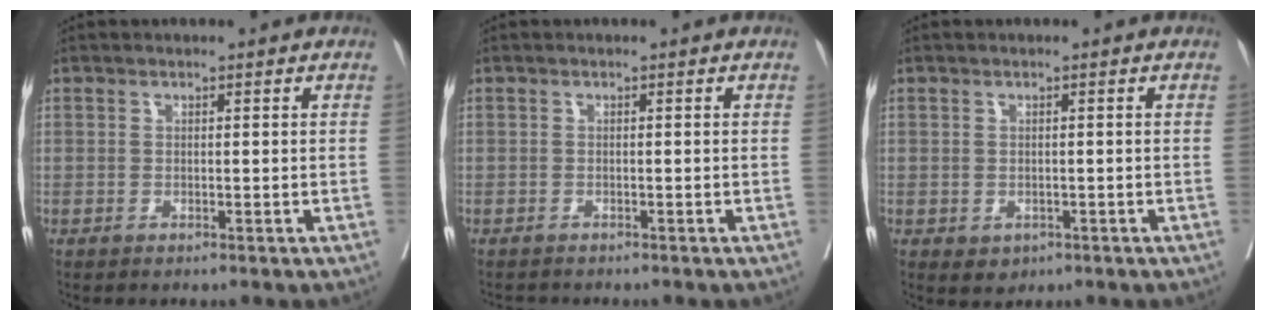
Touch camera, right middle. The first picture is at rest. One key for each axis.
{"total": 1.3, "fx": -1.2, "fy": 0.3, "fz": 0.0, "tx": -0.006, "ty": -0.005, "tz": -0.020}
{"total": 1.7, "fx": -0.6, "fy": 1.4, "fz": 0.8, "tx": -0.010, "ty": 0.001, "tz": 0.003}